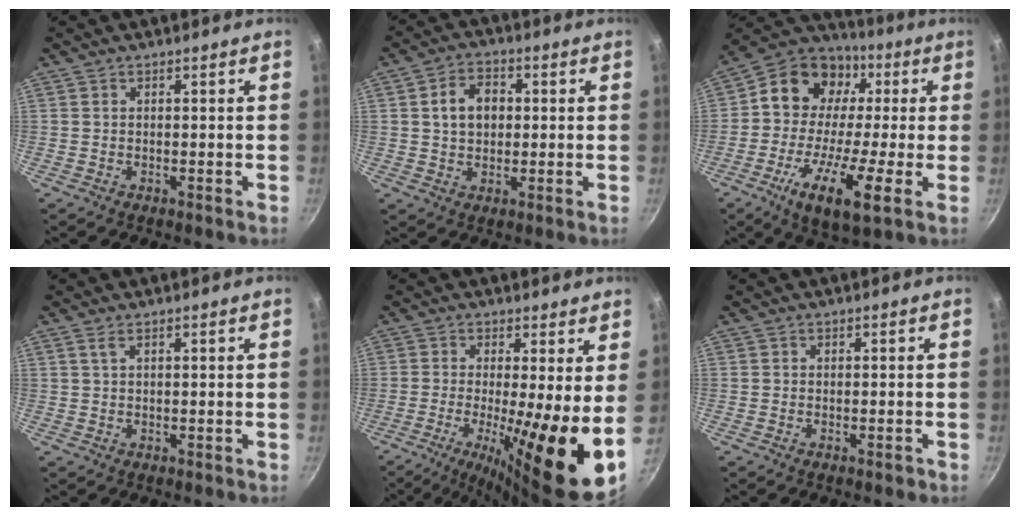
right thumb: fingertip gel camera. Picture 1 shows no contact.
{"total": 7.4, "force": [1.0, 5.5, 4.8], "torque": [-0.060, 0.010, 0.012]}
{"total": 20.1, "force": [-1.7, 12.8, 15.4], "torque": [-0.236, 0.038, -0.045]}
{"total": 1.2, "force": [0.6, 0.4, 0.9], "torque": [-0.019, 0.001, 0.014]}
{"total": 15.5, "force": [-1.9, 2.7, 15.1], "torque": [-0.235, -0.024, -0.031]}
{"total": 1.0, "force": [-0.6, 0.4, 0.7], "torque": [-0.009, 0.005, -0.011]}